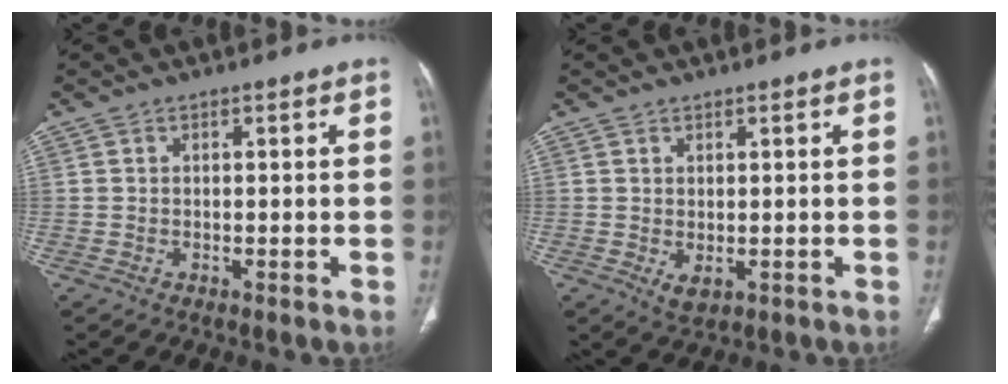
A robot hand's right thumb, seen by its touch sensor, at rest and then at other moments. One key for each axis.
{"total": 2.3, "fx": -0.1, "fy": 1.3, "fz": 1.9, "tx": -0.031, "ty": -0.004, "tz": 0.009}